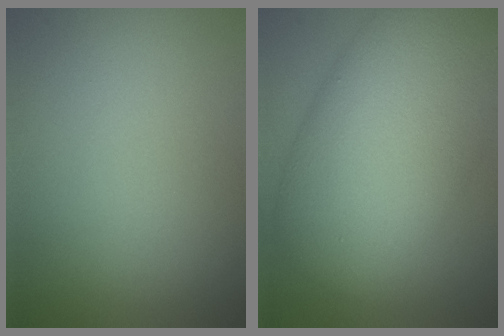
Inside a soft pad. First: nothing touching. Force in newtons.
{"total": 14.5, "press": 14.5, "slide": 0.7}